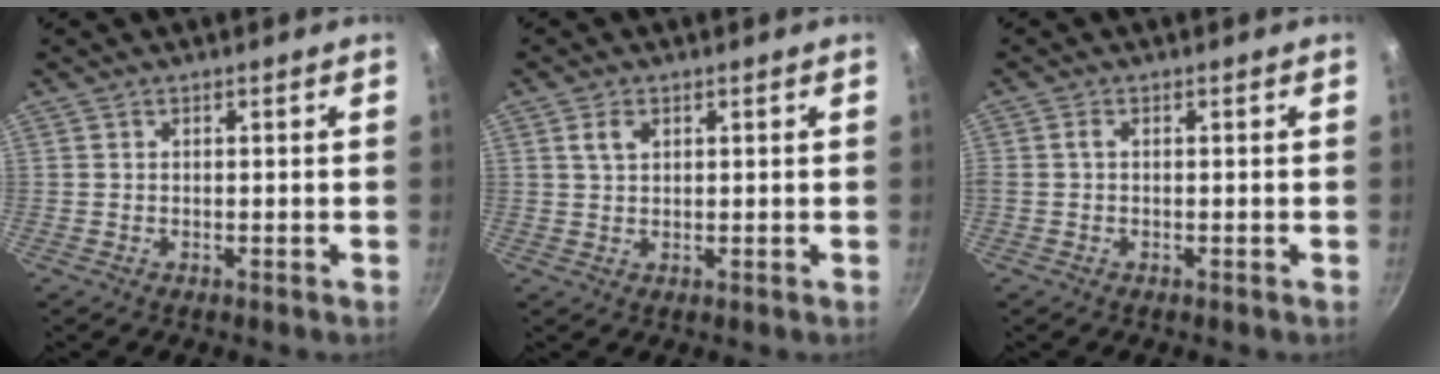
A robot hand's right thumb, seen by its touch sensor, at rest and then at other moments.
{"total": 2.7, "force": [1.2, 1.6, 1.8], "torque": [-0.032, -0.001, 0.025]}
{"total": 1.1, "force": [0.0, 0.4, 1.0], "torque": [-0.026, -0.001, -0.002]}